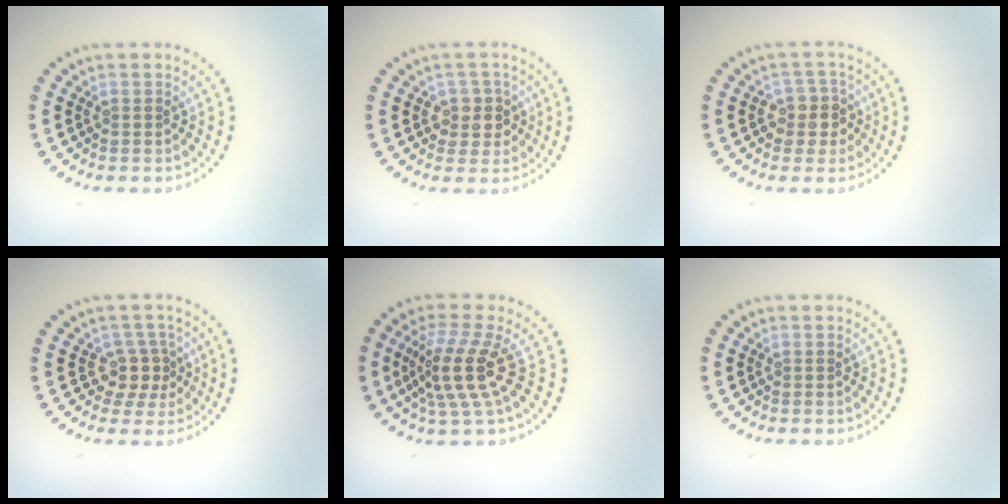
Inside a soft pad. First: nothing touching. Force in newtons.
{"total": 2.3, "press": 2.1, "slide": 0.8}
{"total": 2.5, "press": 2.2, "slide": 1.0}
{"total": 2.7, "press": 2.1, "slide": 1.8}
{"total": 4.4, "press": 3.4, "slide": 2.8}
{"total": 0.0}